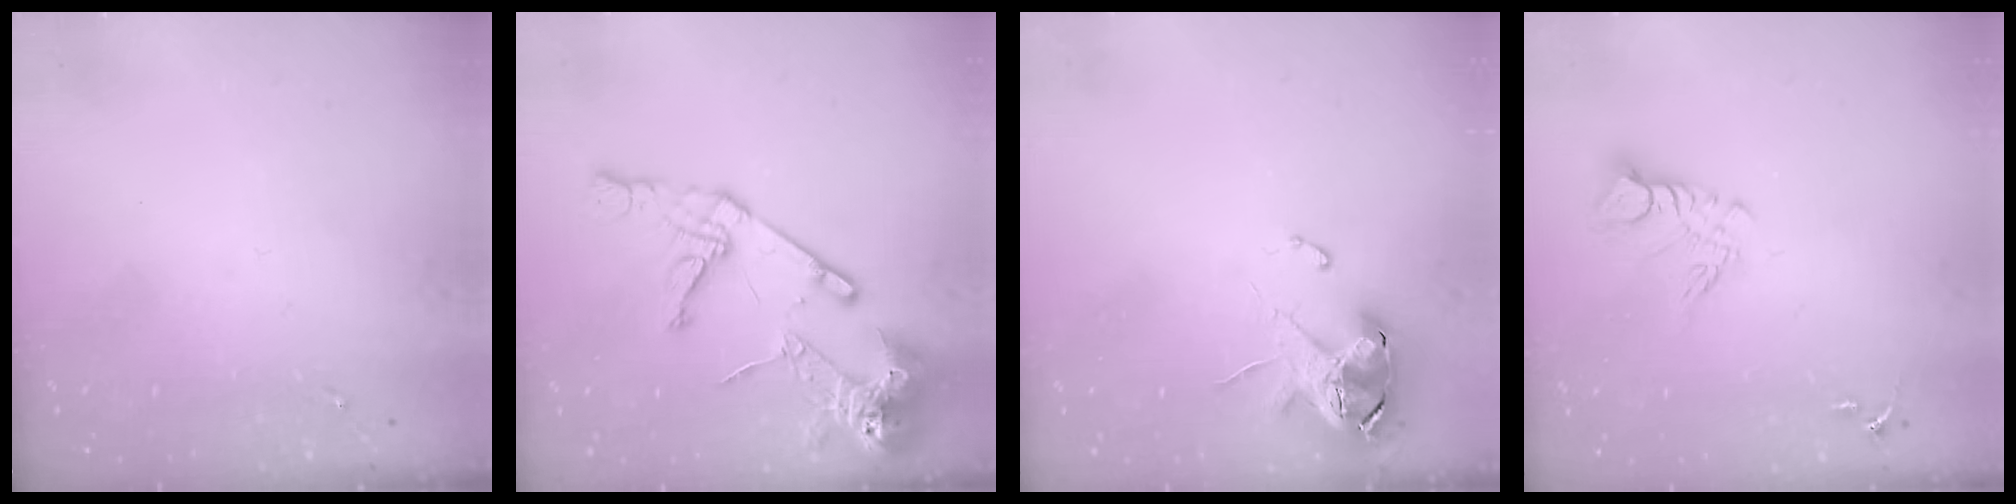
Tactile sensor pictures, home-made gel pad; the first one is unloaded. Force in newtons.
{"total": 17.1, "press": 17.0, "slide": 2.1}
{"total": 11.5, "press": 11.4, "slide": 1.5}
{"total": 9.3, "press": 9.3, "slide": 0.9}